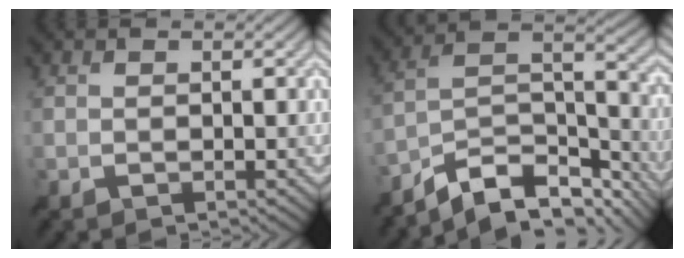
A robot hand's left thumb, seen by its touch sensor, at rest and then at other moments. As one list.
[{"total": 11.5, "force": [-8.6, 4.6, 6.2], "torque": [-0.120, 0.001, -0.146]}]